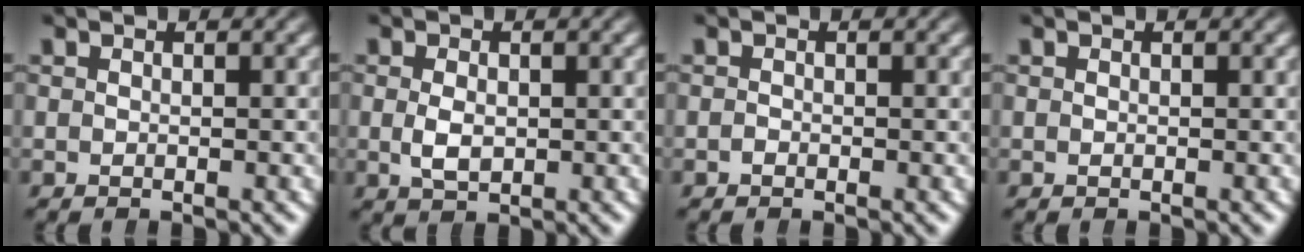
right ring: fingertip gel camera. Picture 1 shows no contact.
{"total": 1.6, "force": [-0.1, 0.8, 1.3], "torque": [-0.034, -0.016, 0.010]}
{"total": 0.5, "force": [-0.5, -0.2, 0.0], "torque": [-0.004, -0.006, -0.007]}
{"total": 0.0}